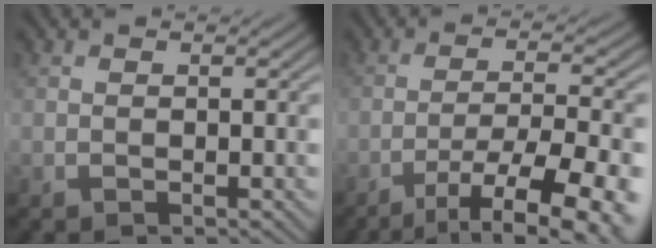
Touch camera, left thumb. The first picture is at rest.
{"total": 12.8, "force": [-8.2, 3.0, 9.4], "torque": [-0.157, -0.015, -0.111]}